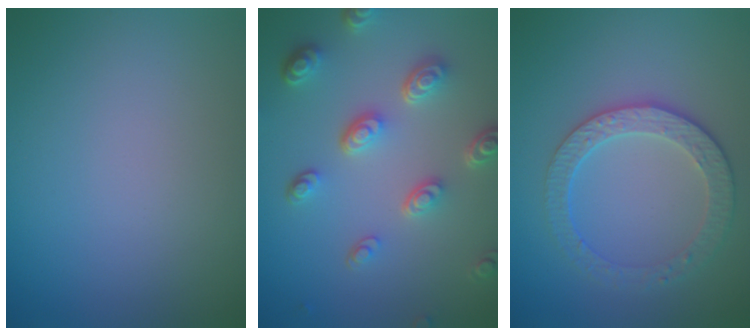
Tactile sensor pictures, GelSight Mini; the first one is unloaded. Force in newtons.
{"total": 5.0, "press": 3.7, "slide": 3.3}
{"total": 3.5, "press": 3.1, "slide": 1.5}